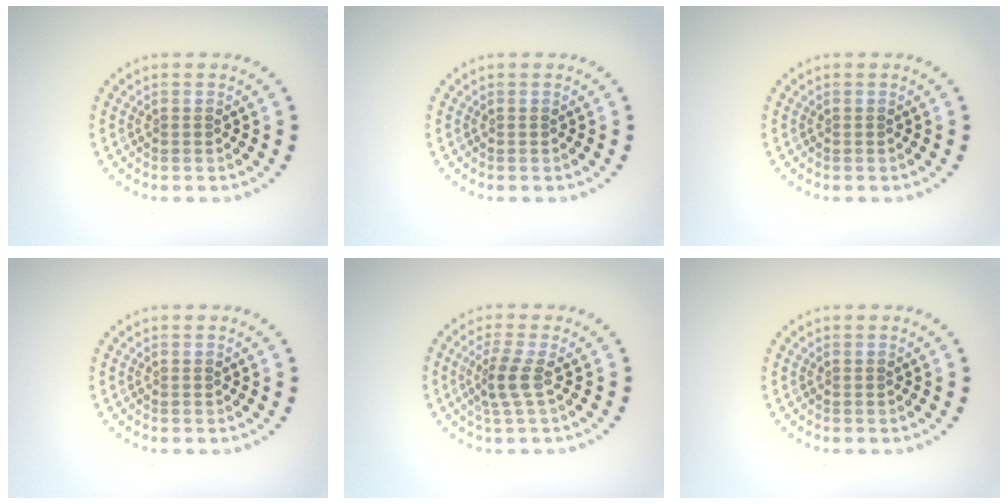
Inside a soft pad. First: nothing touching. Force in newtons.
{"total": 0.0}
{"total": 0.0}
{"total": 0.0}
{"total": 2.2, "press": 1.7, "slide": 1.4}
{"total": 0.0}